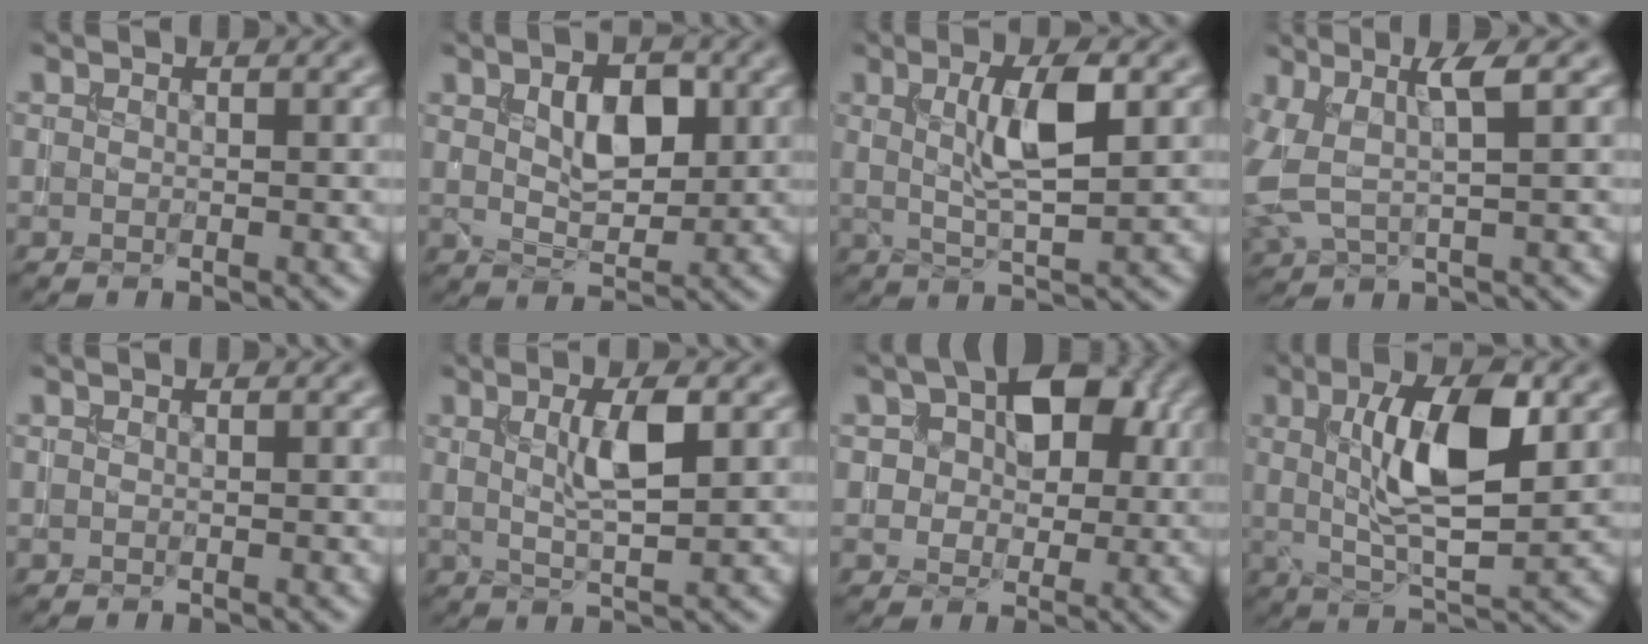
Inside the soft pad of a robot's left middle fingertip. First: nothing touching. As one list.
[{"total": 4.5, "force": [1.2, 2.5, 3.5], "torque": [-0.061, 0.001, 0.020]}, {"total": 5.4, "force": [1.3, 1.4, 5.0], "torque": [-0.094, 0.004, 0.022]}, {"total": 4.5, "force": [1.0, 1.5, 4.1], "torque": [-0.103, -0.001, 0.019]}, {"total": 0.0}, {"total": 4.0, "force": [1.0, 1.0, 3.8], "torque": [-0.069, 0.002, 0.018]}, {"total": 7.2, "force": [1.9, 4.7, 5.0], "torque": [-0.073, 0.006, 0.018]}, {"total": 8.7, "force": [1.9, 3.0, 7.9], "torque": [-0.134, -0.001, 0.032]}]